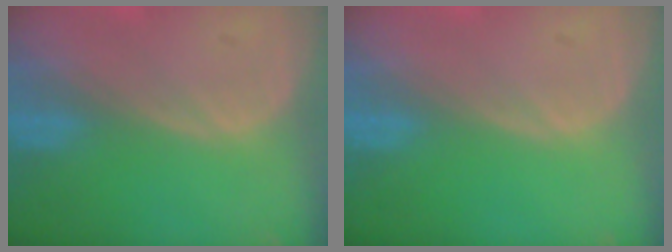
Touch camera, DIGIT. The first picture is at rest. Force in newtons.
{"total": 0.0}